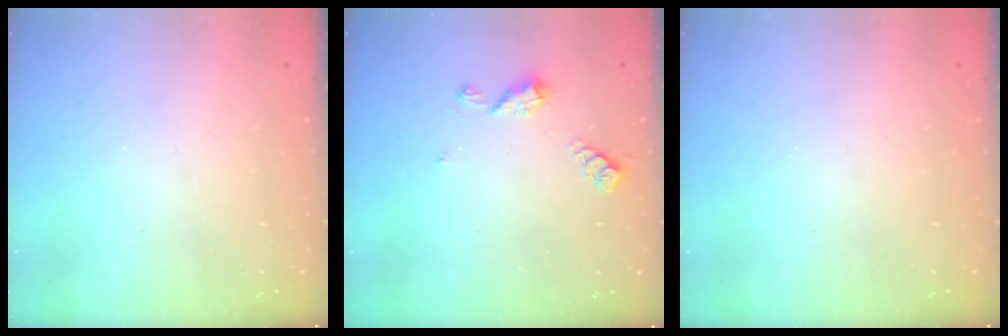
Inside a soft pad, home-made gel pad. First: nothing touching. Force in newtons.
{"total": 6.3, "press": 6.2, "slide": 0.7}
{"total": 0.0}